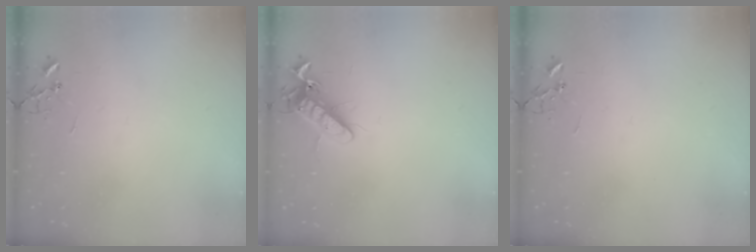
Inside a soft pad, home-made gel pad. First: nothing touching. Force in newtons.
{"total": 11.7, "press": 11.6, "slide": 1.7}
{"total": 0.0}